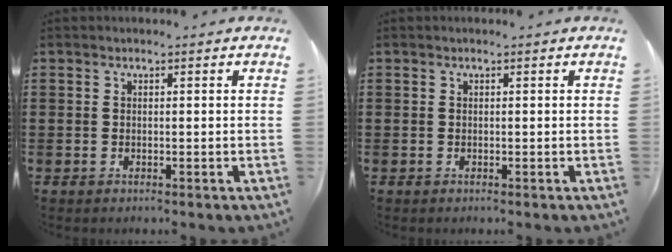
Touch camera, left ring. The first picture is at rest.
{"total": 0.0}